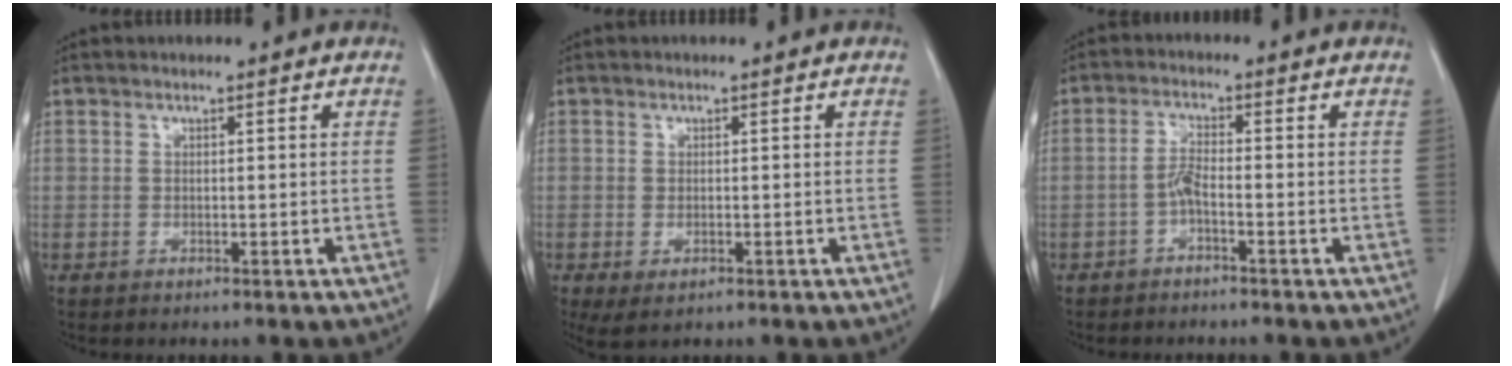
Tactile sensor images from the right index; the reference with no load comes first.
{"total": 3.4, "force": [-1.3, 1.6, 2.7], "torque": [-0.053, -0.011, -0.012]}
{"total": 2.6, "force": [-1.3, 0.4, 2.3], "torque": [-0.048, 0.005, -0.027]}